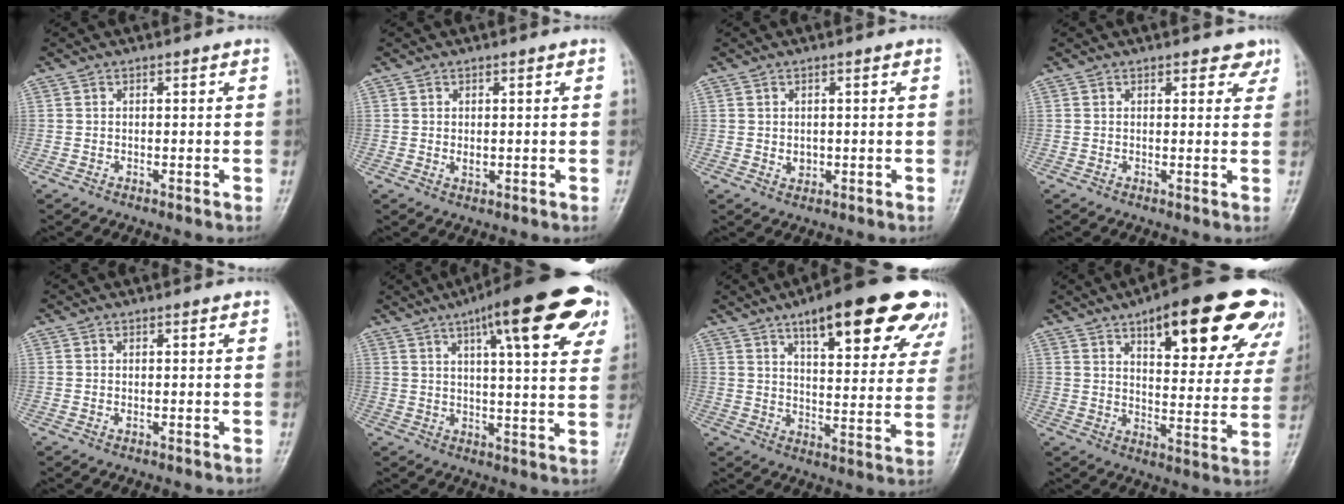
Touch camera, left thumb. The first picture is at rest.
{"total": 1.8, "force": [0.2, 1.0, 1.4], "torque": [-0.019, -0.004, 0.008]}
{"total": 1.9, "force": [0.0, 1.5, 1.2], "torque": [-0.009, 0.000, 0.006]}
{"total": 2.9, "force": [2.1, 1.6, 1.3], "torque": [0.010, -0.008, 0.023]}
{"total": 0.8, "force": [0.1, 0.3, 0.7], "torque": [-0.012, 0.006, 0.007]}
{"total": 19.4, "force": [9.8, 4.8, 16.1], "torque": [-0.200, -0.009, 0.131]}
{"total": 22.5, "force": [13.2, 7.1, 16.8], "torque": [-0.192, -0.031, 0.182]}
{"total": 23.7, "force": [13.2, 8.3, 17.8], "torque": [-0.192, -0.027, 0.182]}